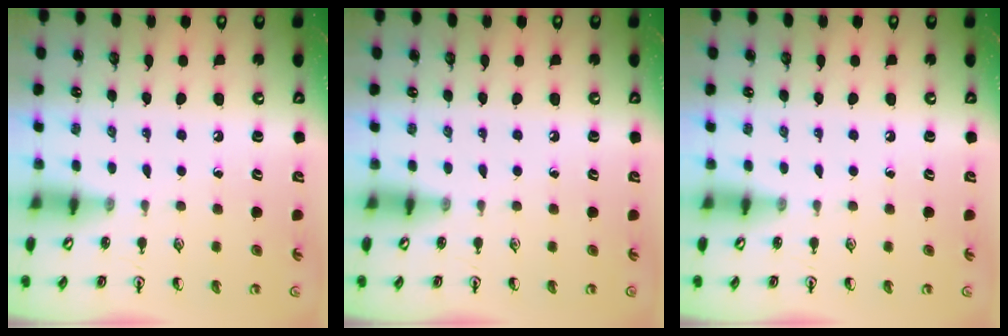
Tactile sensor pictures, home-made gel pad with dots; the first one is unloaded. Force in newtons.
{"total": 0.0}
{"total": 0.0}